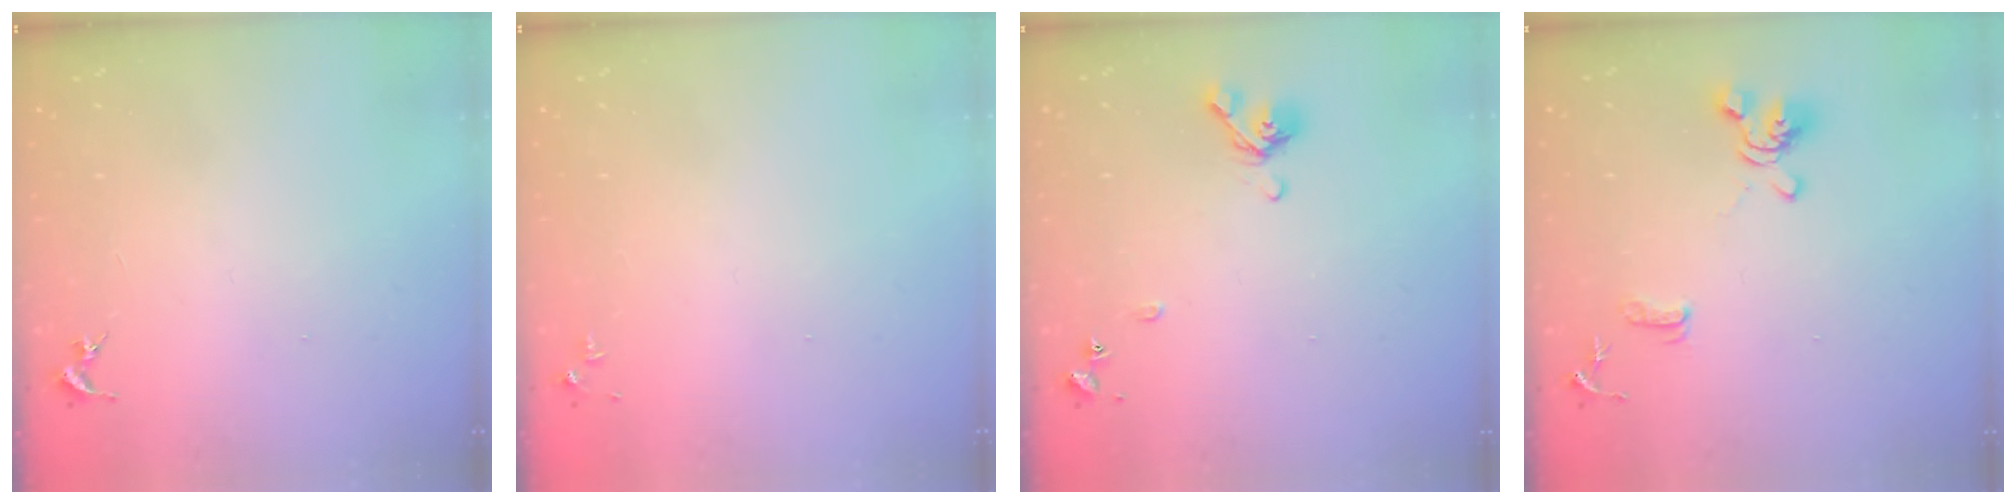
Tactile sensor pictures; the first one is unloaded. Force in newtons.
{"total": 2.8, "press": 2.8, "slide": 0.4}
{"total": 8.6, "press": 8.4, "slide": 1.4}
{"total": 11.5, "press": 11.4, "slide": 1.6}